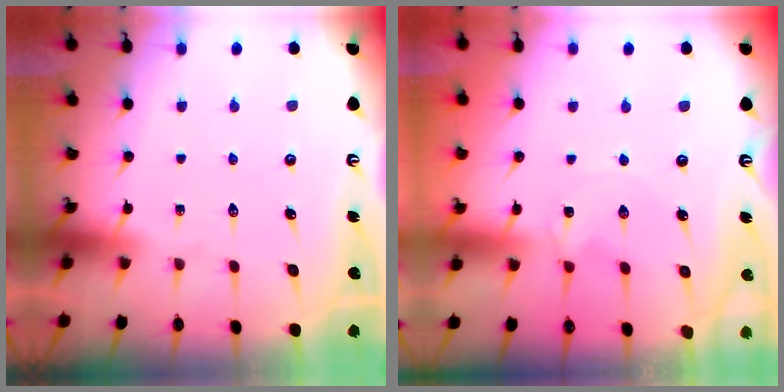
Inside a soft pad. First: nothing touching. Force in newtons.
{"total": 0.6, "press": 0.5, "slide": 0.3}